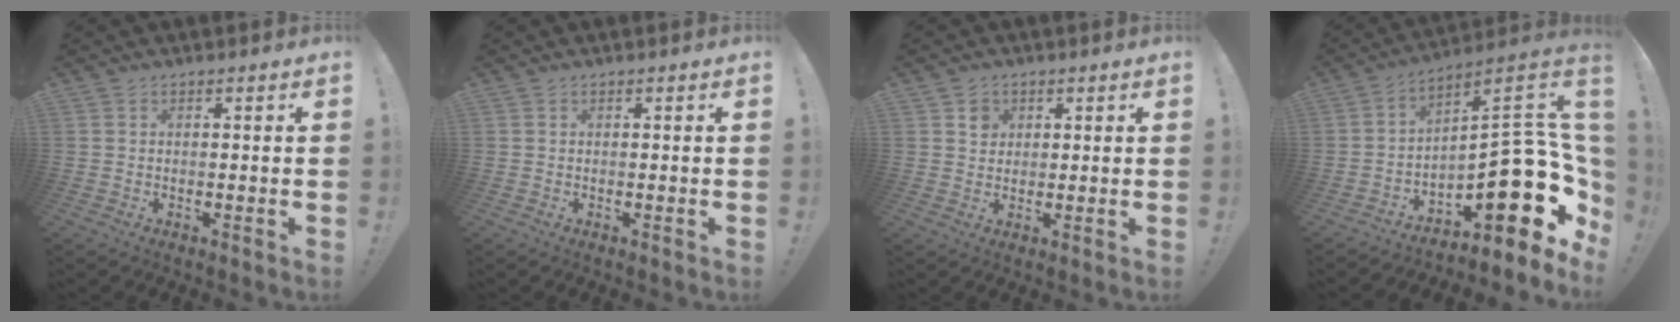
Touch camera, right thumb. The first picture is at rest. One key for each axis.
{"total": 0.0}
{"total": 3.3, "fx": 1.5, "fy": 2.8, "fz": 0.6, "tx": 0.010, "ty": -0.010, "tz": 0.022}
{"total": 21.6, "fx": -5.2, "fy": 9.4, "fz": 18.7, "tx": -0.235, "ty": 0.012, "tz": -0.074}